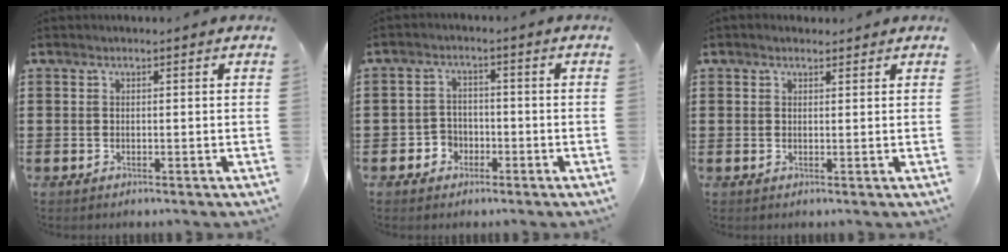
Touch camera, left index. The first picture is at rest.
{"total": 3.0, "force": [-1.8, 2.3, 0.5], "torque": [-0.019, 0.006, -0.041]}
{"total": 0.9, "force": [0.8, 0.4, 0.2], "torque": [-0.005, 0.003, 0.016]}